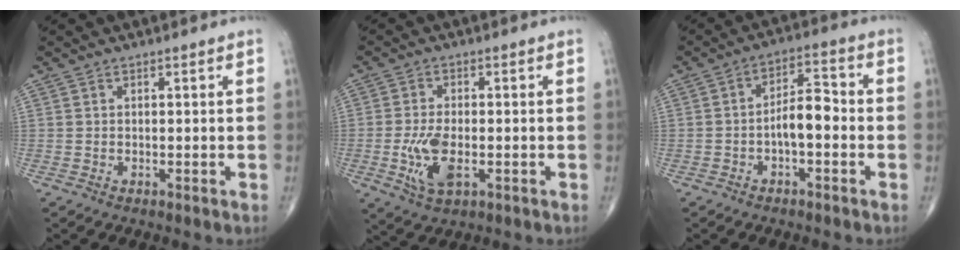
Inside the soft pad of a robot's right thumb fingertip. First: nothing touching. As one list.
[{"total": 7.8, "force": [-1.9, 3.7, 6.5], "torque": [-0.137, -0.002, -0.029]}, {"total": 6.8, "force": [-1.6, 3.1, 5.8], "torque": [-0.087, 0.031, -0.032]}]